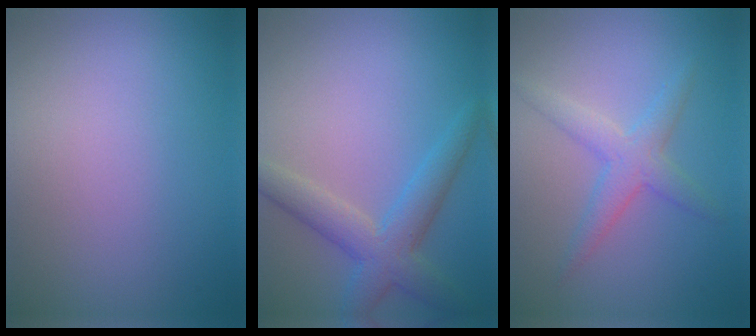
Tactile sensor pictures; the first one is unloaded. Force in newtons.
{"total": 4.5, "press": 4.4, "slide": 0.4}
{"total": 2.9, "press": 2.9, "slide": 0.0}